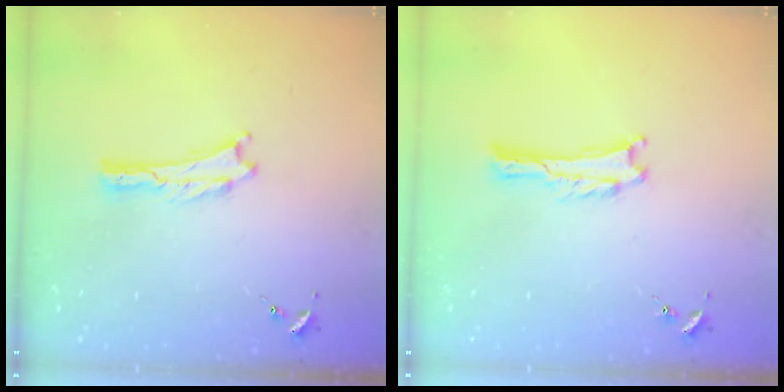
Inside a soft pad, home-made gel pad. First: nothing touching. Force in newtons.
{"total": 0.5, "press": 0.5, "slide": 0.1}